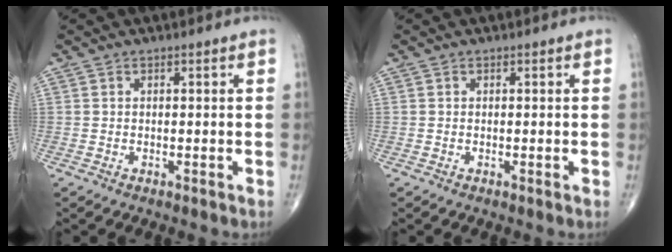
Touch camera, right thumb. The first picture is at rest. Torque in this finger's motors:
{"motor_torque": [0.18, 0.11, -0.15, 0.03, -0.04]}